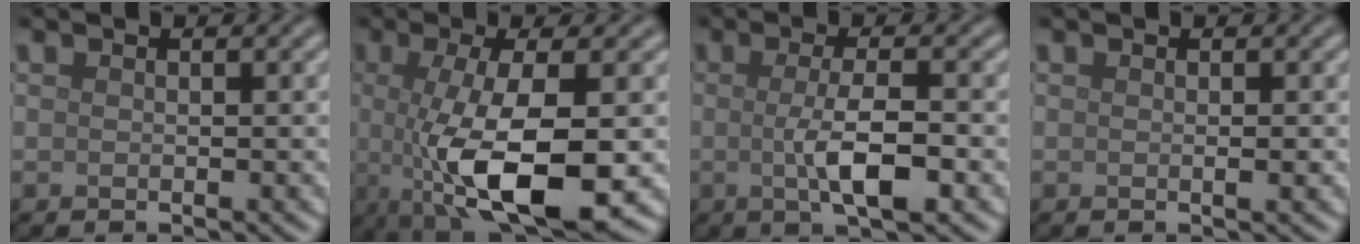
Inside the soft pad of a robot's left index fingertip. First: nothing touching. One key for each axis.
{"total": 9.7, "fx": -1.3, "fy": 2.8, "fz": 9.2, "tx": -0.163, "ty": -0.019, "tz": -0.018}
{"total": 4.5, "fx": -0.5, "fy": 1.0, "fz": 4.4, "tx": -0.078, "ty": -0.005, "tz": -0.010}
{"total": 0.6, "fx": 0.0, "fy": 0.0, "fz": 0.6, "tx": -0.011, "ty": 0.000, "tz": 0.000}